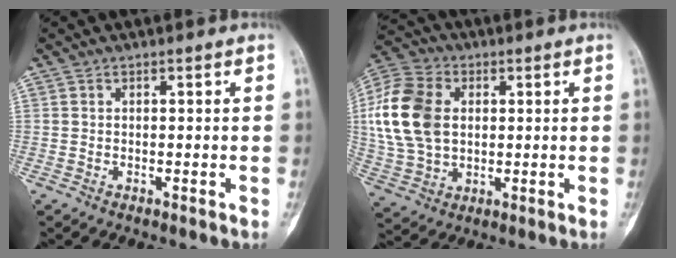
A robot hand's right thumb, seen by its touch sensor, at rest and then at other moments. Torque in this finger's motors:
{"motor_torque": [0.40, 1.52, 1.47, 0.05, 0.18]}